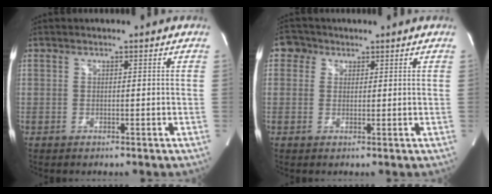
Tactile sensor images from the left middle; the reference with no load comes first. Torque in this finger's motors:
{"motor_torque": [0.05, 0.03, -0.02, 0.01]}